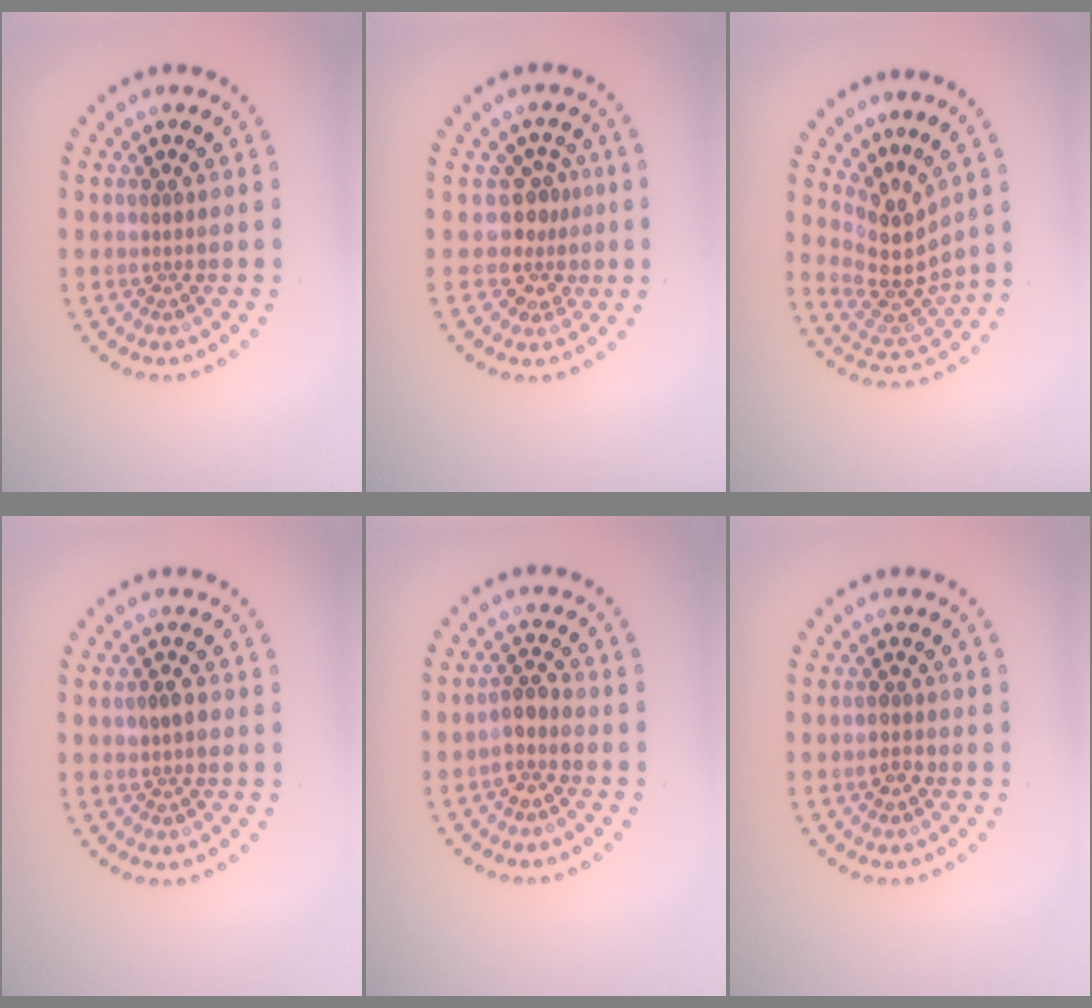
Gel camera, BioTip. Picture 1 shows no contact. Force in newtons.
{"total": 2.8, "press": 2.1, "slide": 1.9}
{"total": 4.2, "press": 3.0, "slide": 2.9}
{"total": 1.5, "press": 1.5, "slide": 0.1}
{"total": 2.1, "press": 1.7, "slide": 1.2}
{"total": 1.3, "press": 1.3, "slide": 0.2}